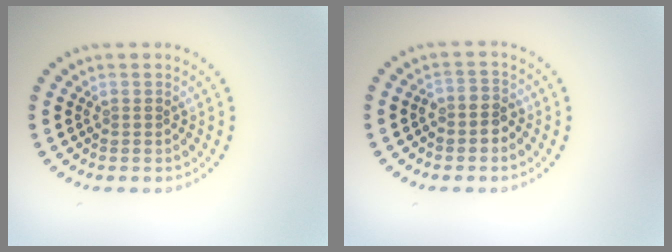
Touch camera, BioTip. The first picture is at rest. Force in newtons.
{"total": 2.0, "press": 1.7, "slide": 0.9}